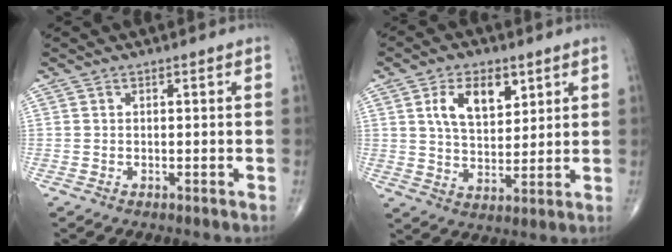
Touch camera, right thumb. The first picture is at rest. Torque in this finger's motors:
{"motor_torque": [0.10, 0.32, 0.71, 0.18, 0.26]}